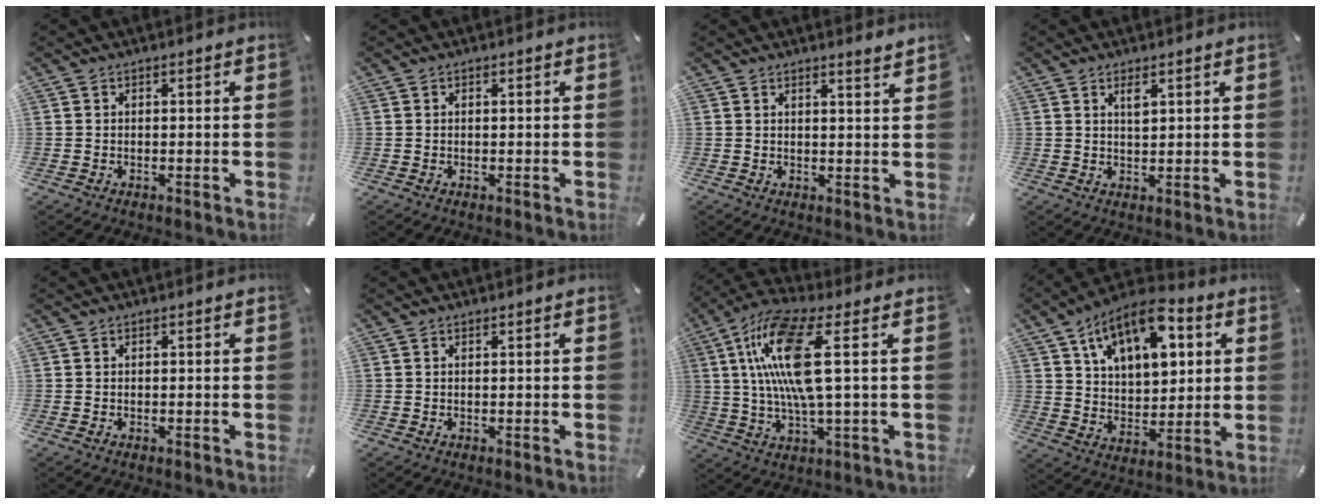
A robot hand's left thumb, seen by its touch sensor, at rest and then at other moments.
{"total": 0.0}
{"total": 2.3, "force": [2.2, -0.4, 0.6], "torque": [-0.015, -0.017, 0.040]}
{"total": 2.4, "force": [1.4, 0.7, 1.8], "torque": [-0.039, 0.002, 0.025]}
{"total": 0.0}
{"total": 0.0}
{"total": 14.4, "force": [3.4, 3.4, 13.6], "torque": [-0.287, -0.010, 0.051]}
{"total": 15.0, "force": [7.7, 8.8, 9.4], "torque": [-0.155, -0.026, 0.135]}